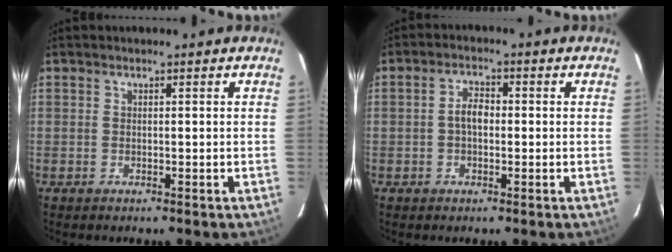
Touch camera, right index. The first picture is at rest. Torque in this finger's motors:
{"motor_torque": [0.32, -0.02, 0.16, 0.04]}